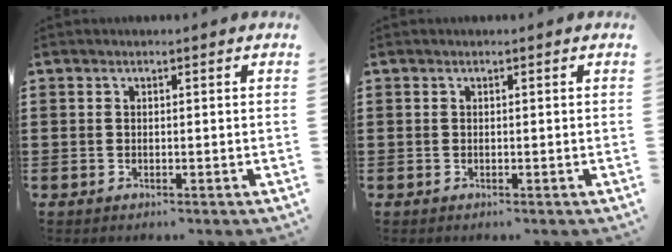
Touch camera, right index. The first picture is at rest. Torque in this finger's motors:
{"motor_torque": [-0.01, 0.35, 0.00, 0.00]}